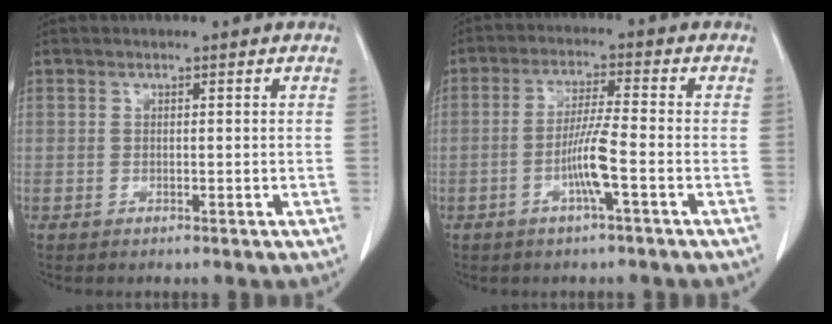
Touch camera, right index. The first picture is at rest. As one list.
[{"total": 5.9, "force": [-2.1, -0.4, 5.5], "torque": [-0.113, 0.000, -0.041]}]